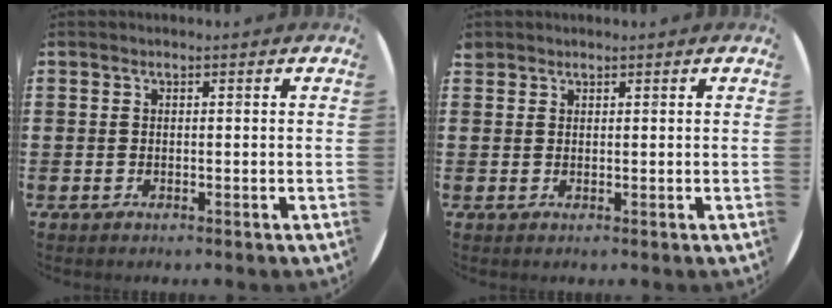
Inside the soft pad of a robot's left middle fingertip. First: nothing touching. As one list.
[{"total": 0.9, "force": [0.8, 0.2, -0.1], "torque": [0.001, 0.002, 0.017]}]